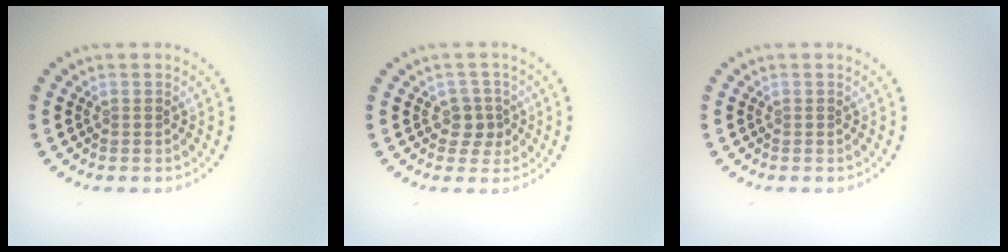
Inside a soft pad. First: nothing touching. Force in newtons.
{"total": 1.6, "press": 1.4, "slide": 0.8}
{"total": 0.0}